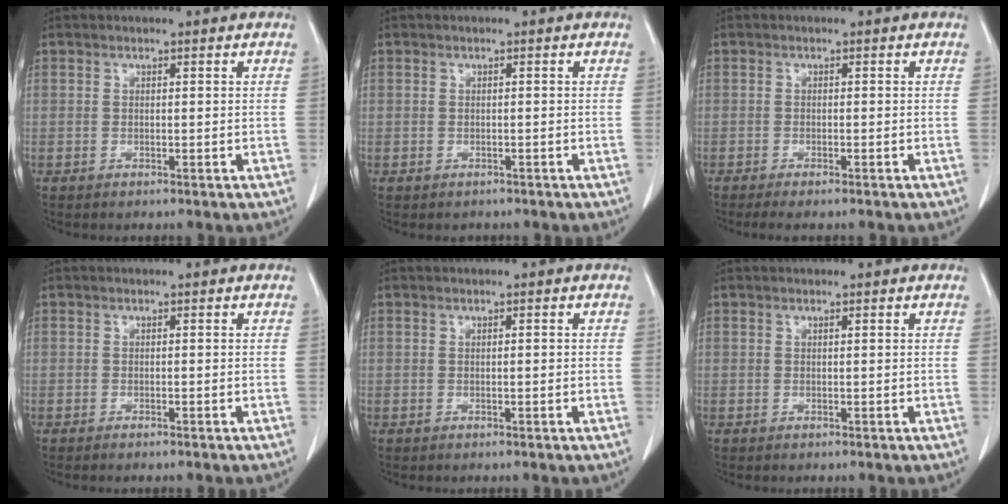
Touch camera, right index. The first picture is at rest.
{"total": 1.1, "force": [-0.7, 0.9, 0.0], "torque": [-0.007, 0.003, -0.009]}
{"total": 3.6, "force": [-3.0, 0.2, 2.0], "torque": [-0.024, -0.007, -0.041]}
{"total": 1.2, "force": [-1.0, 0.0, 0.7], "torque": [-0.012, -0.002, -0.012]}
{"total": 0.6, "force": [0.0, 0.1, 0.6], "torque": [-0.013, 0.001, 0.002]}
{"total": 0.0}